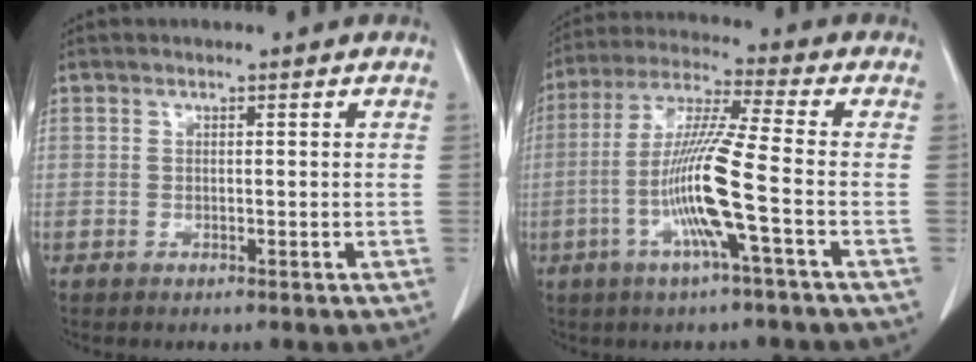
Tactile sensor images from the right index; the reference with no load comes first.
{"total": 11.8, "force": [-3.3, -1.0, 11.3], "torque": [-0.224, -0.004, -0.070]}